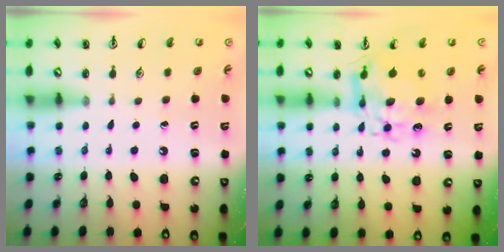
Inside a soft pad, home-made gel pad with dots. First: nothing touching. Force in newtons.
{"total": 10.0, "press": 9.9, "slide": 0.9}